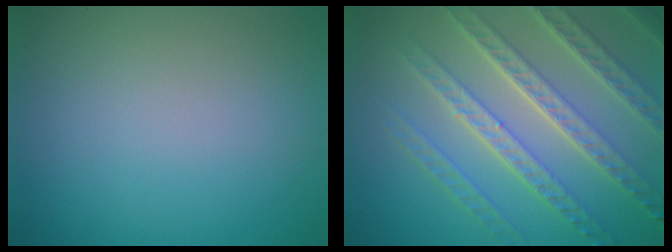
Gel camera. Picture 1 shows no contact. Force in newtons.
{"total": 7.8, "press": 5.6, "slide": 5.4}